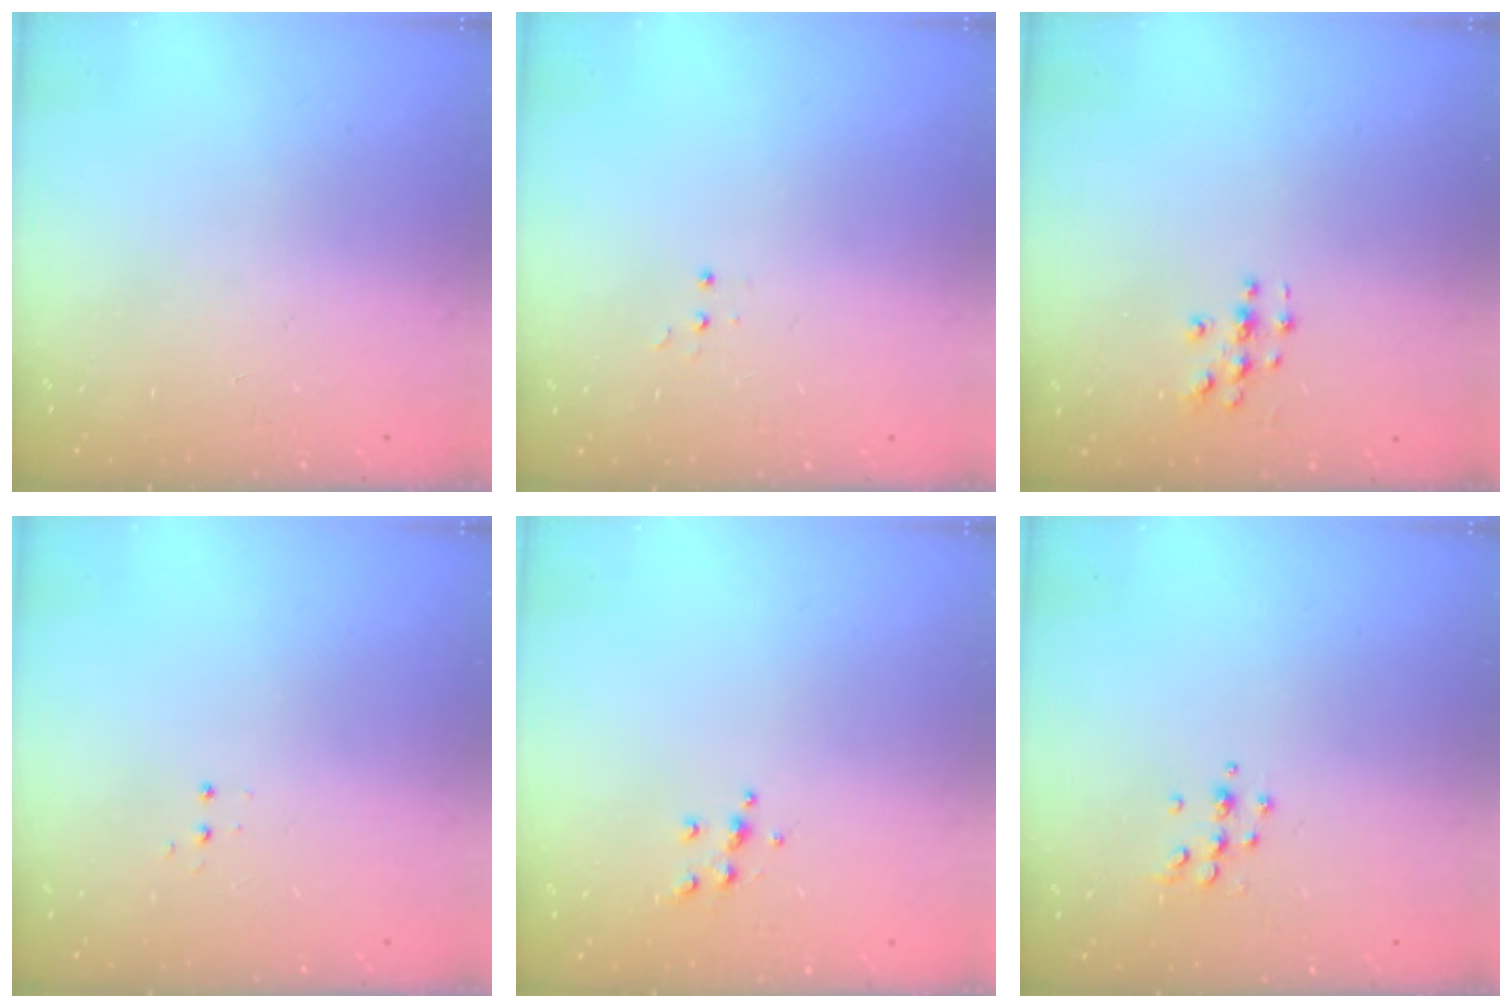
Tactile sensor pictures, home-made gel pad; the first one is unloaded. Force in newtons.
{"total": 3.4, "press": 3.3, "slide": 0.7}
{"total": 3.0, "press": 3.0, "slide": 0.1}
{"total": 3.4, "press": 3.3, "slide": 0.7}
{"total": 4.5, "press": 4.5, "slide": 0.5}
{"total": 4.8, "press": 4.7, "slide": 0.5}